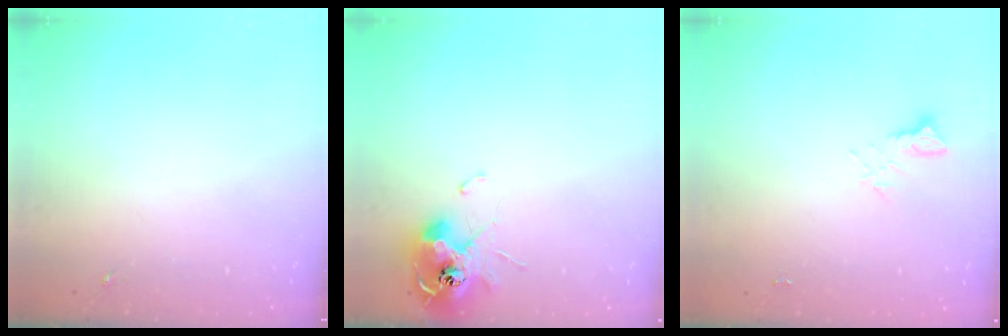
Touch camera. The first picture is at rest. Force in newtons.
{"total": 11.2, "press": 11.2, "slide": 0.8}
{"total": 2.7, "press": 2.7, "slide": 0.2}